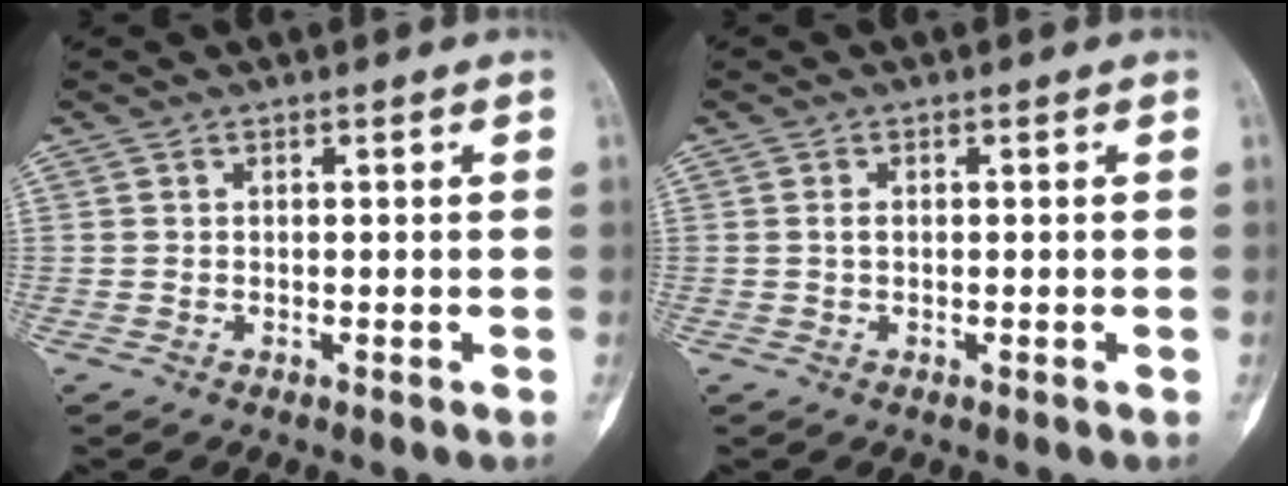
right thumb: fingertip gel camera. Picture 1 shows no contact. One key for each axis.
{"total": 1.0, "fx": -0.1, "fy": 0.5, "fz": 0.9, "tx": -0.018, "ty": 0.001, "tz": -0.001}